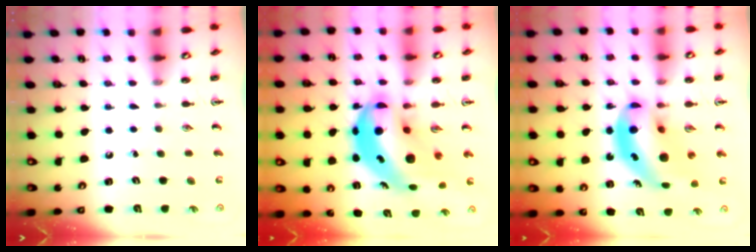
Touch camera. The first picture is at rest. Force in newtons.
{"total": 12.5, "press": 12.0, "slide": 3.3}
{"total": 14.1, "press": 13.4, "slide": 4.2}